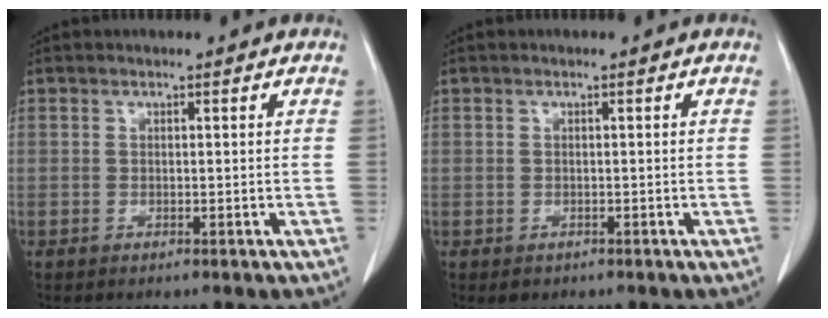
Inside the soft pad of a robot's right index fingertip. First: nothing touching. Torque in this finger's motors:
{"motor_torque": [-0.73, 0.20, -0.25, -0.12]}